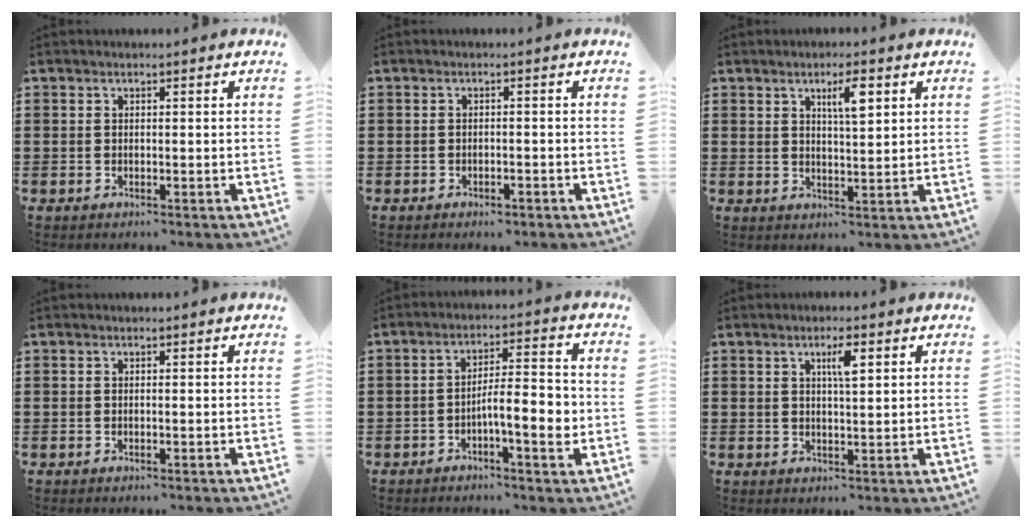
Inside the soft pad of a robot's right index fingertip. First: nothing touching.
{"total": 1.0, "force": [-0.9, 0.3, 0.3], "torque": [-0.010, -0.002, -0.019]}
{"total": 4.6, "force": [2.1, 1.0, 3.9], "torque": [-0.066, 0.002, 0.030]}
{"total": 0.0}
{"total": 6.9, "force": [-2.0, 1.8, 6.3], "torque": [-0.093, 0.001, -0.040]}
{"total": 3.4, "force": [1.3, 0.7, 3.1], "torque": [-0.056, 0.003, 0.018]}